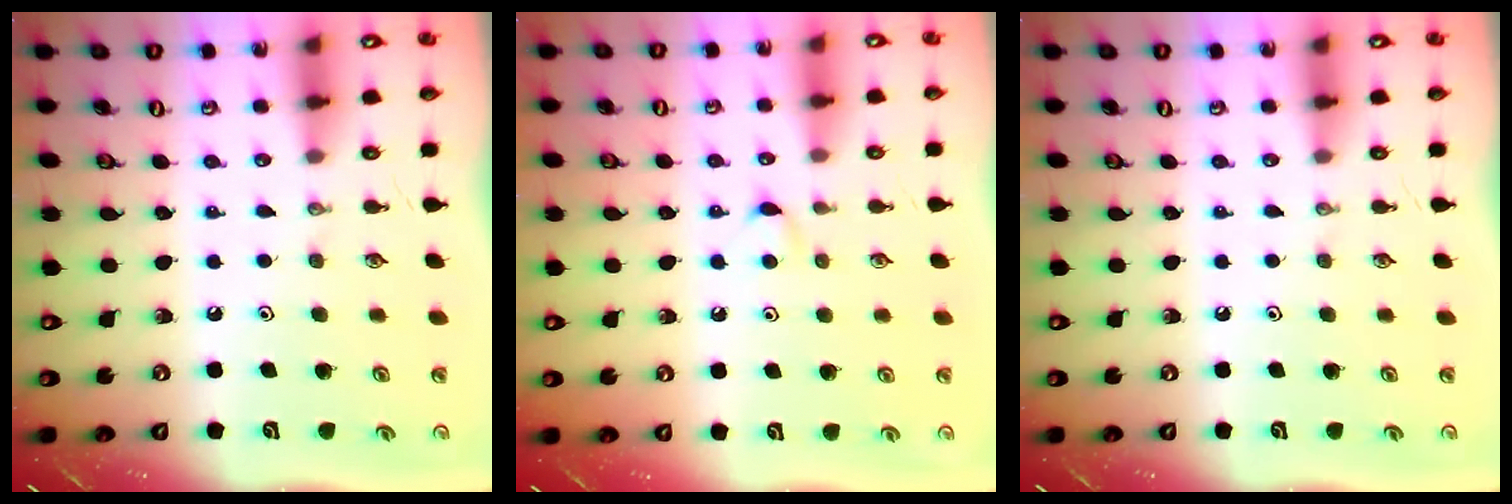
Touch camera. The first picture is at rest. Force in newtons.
{"total": 3.6, "press": 3.6, "slide": 0.4}
{"total": 0.0}